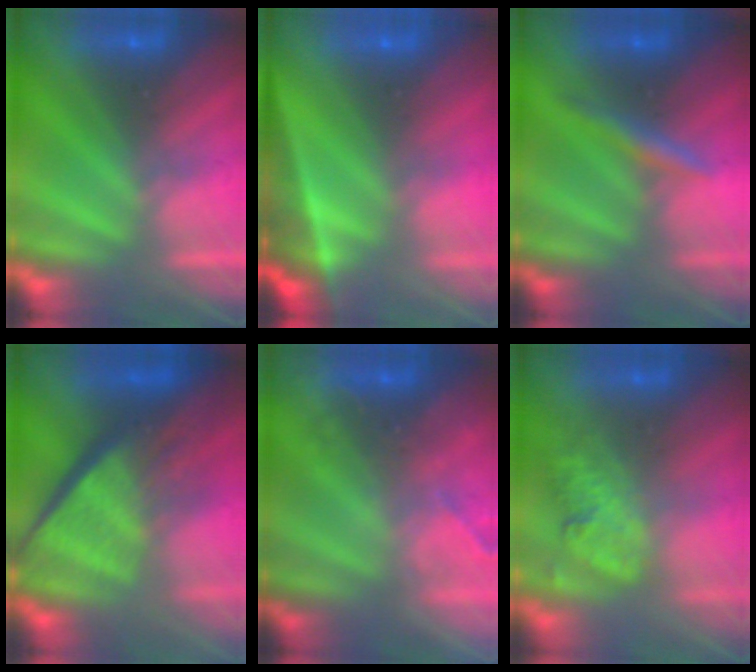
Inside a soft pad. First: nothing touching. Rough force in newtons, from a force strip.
{"total": 11.5}
{"total": 3.2}
{"total": 9.4}
{"total": 2.3}
{"total": 2.3}